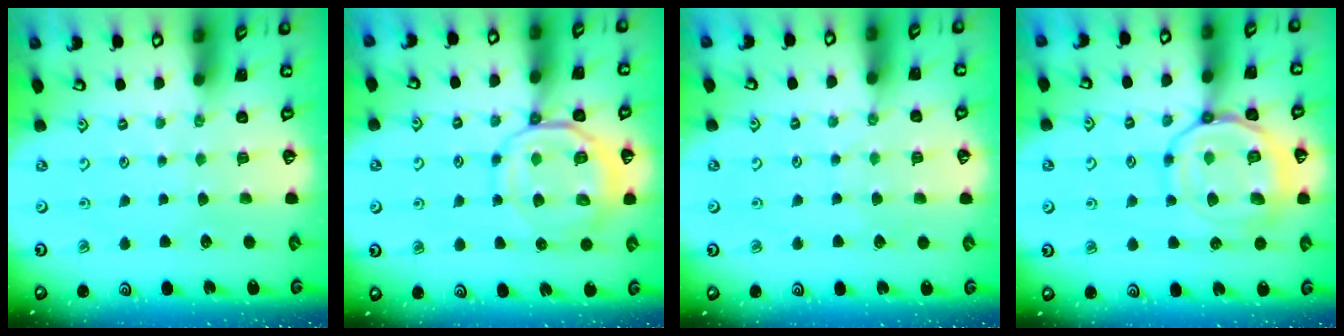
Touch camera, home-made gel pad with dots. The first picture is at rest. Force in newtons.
{"total": 11.2, "press": 11.1, "slide": 1.5}
{"total": 3.6, "press": 3.6, "slide": 0.4}
{"total": 15.7, "press": 15.6, "slide": 1.5}